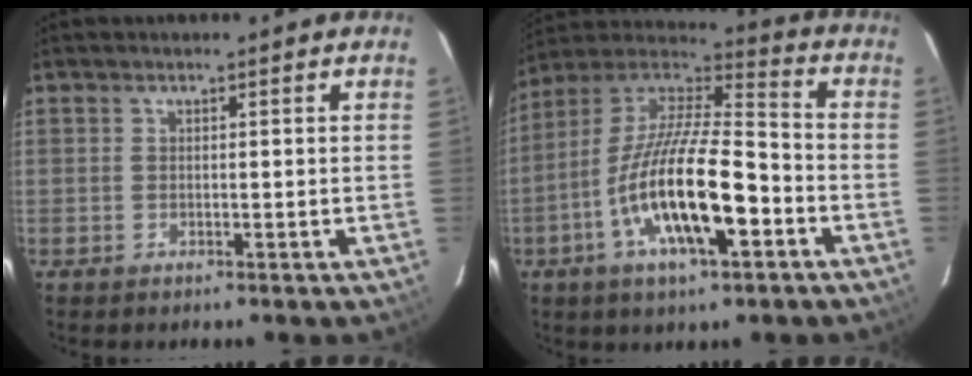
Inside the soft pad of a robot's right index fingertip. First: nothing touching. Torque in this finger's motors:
{"motor_torque": [1.38, -0.76, 1.05, 0.21]}